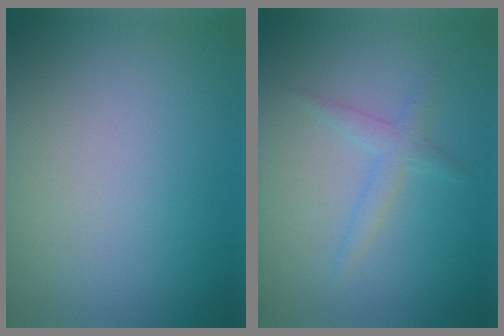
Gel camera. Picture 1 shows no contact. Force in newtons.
{"total": 1.8, "press": 1.8, "slide": 0.0}